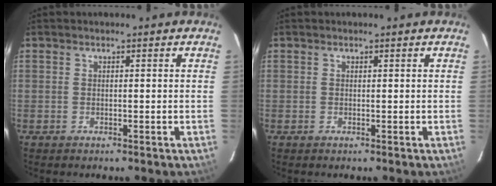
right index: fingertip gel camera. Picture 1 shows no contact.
{"total": 0.0}